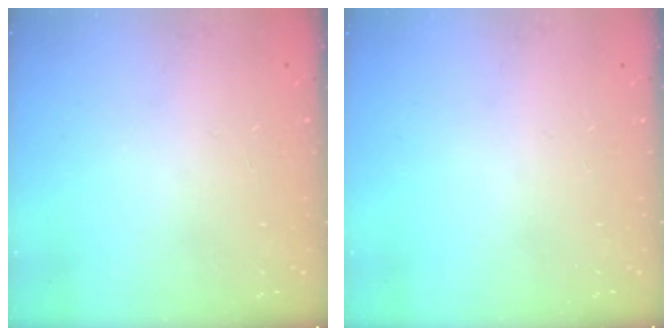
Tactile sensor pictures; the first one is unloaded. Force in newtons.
{"total": 0.0}